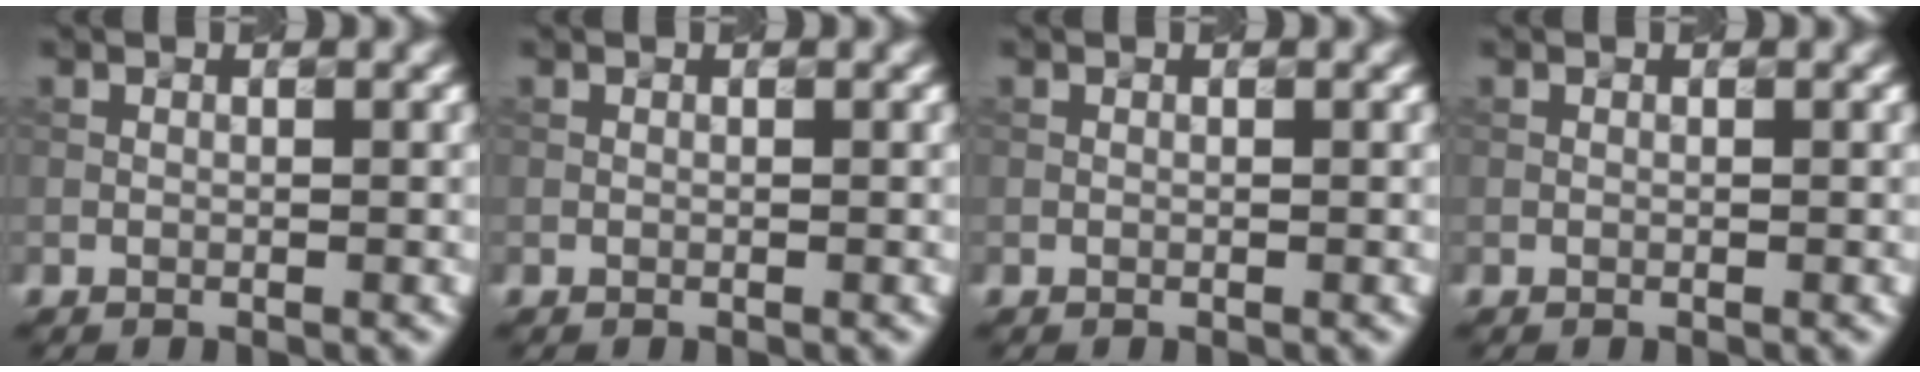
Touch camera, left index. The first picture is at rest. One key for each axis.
{"total": 0.0}
{"total": 0.0}
{"total": 0.0}